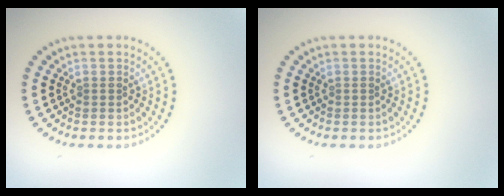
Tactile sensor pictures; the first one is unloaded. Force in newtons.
{"total": 0.0}